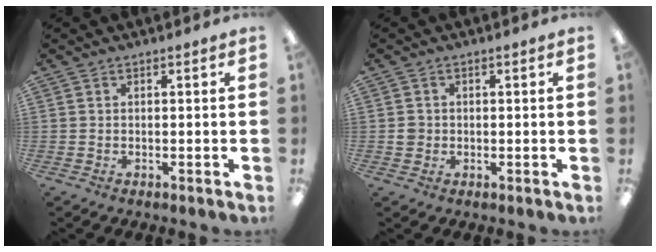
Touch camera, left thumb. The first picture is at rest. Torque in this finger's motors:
{"motor_torque": [-0.09, 0.20, 0.10, -0.19, -0.01]}